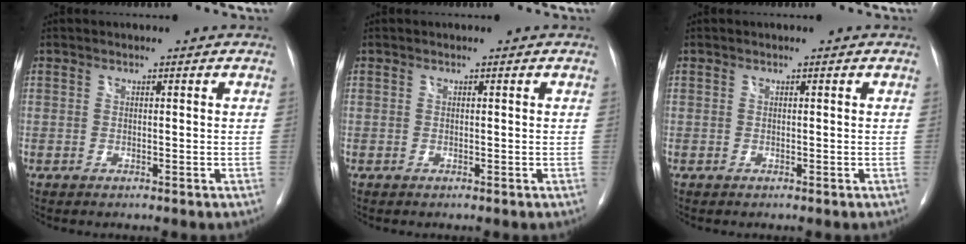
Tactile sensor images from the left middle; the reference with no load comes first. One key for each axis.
{"total": 0.0}
{"total": 0.0}